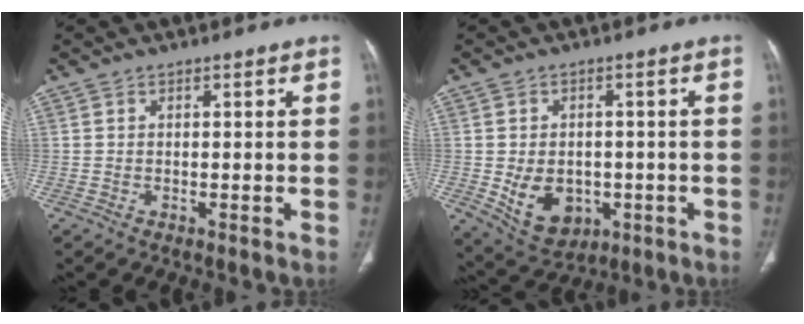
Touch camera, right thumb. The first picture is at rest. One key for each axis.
{"total": 9.3, "fx": -2.0, "fy": 7.0, "fz": 5.8, "tx": -0.071, "ty": 0.004, "tz": -0.010}